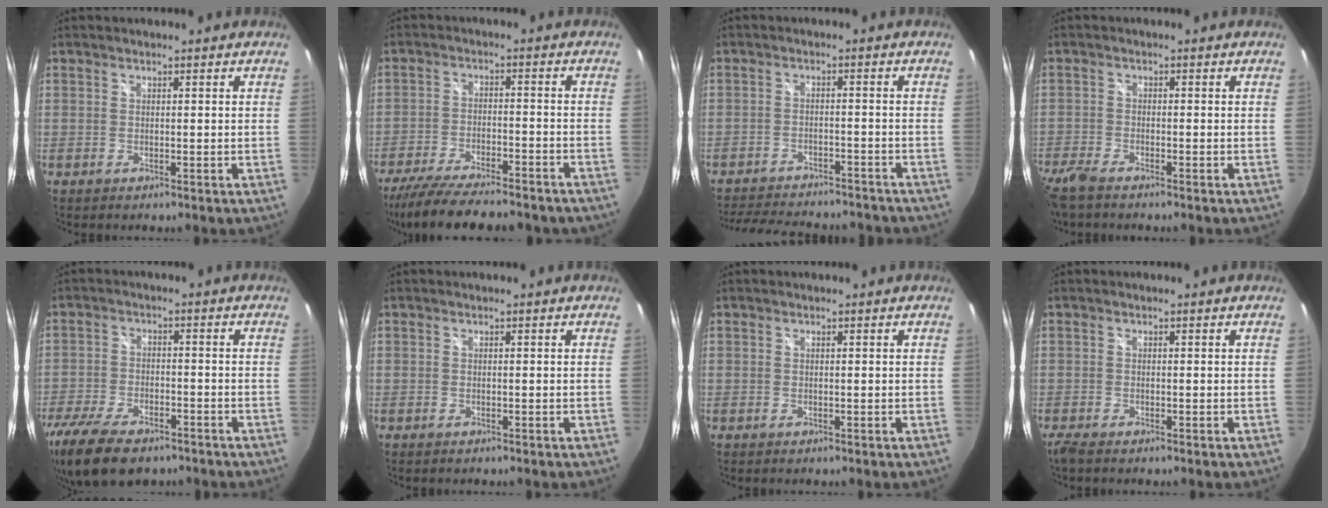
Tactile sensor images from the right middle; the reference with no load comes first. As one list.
[{"total": 19.3, "force": [-16.2, 4.2, 9.6], "torque": [-0.189, -0.037, -0.241]}, {"total": 18.1, "force": [-15.8, 5.0, 7.3], "torque": [-0.150, -0.010, -0.213]}, {"total": 6.3, "force": [-5.2, 1.5, 3.3], "torque": [-0.096, -0.027, -0.103]}, {"total": 16.5, "force": [-11.8, 6.9, 9.2], "torque": [-0.218, -0.042, -0.200]}, {"total": 0.0}, {"total": 0.0}, {"total": 1.7, "force": [-1.4, 0.2, 1.0], "torque": [-0.023, -0.008, -0.028]}]